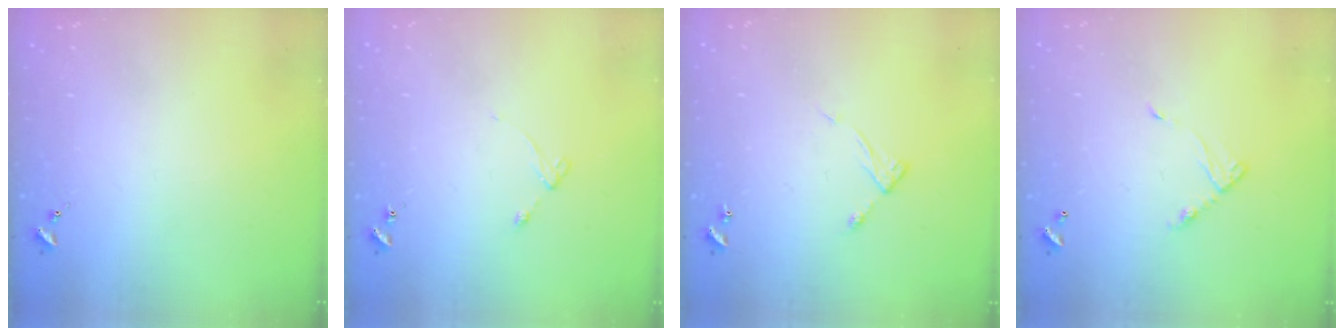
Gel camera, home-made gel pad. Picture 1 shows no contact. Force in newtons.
{"total": 4.0, "press": 3.9, "slide": 0.5}
{"total": 5.4, "press": 5.4, "slide": 0.4}
{"total": 7.3, "press": 7.3, "slide": 0.6}